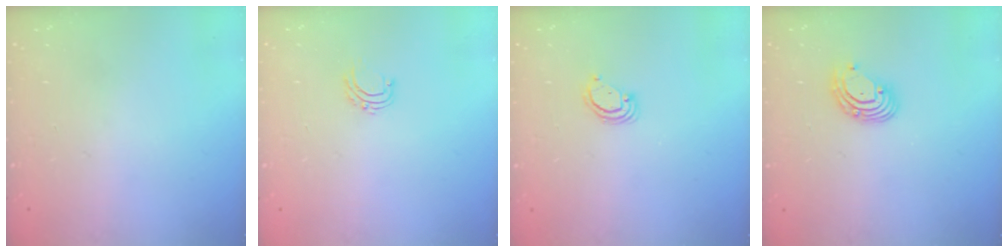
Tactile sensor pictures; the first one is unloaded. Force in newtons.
{"total": 4.8, "press": 4.8, "slide": 0.3}
{"total": 3.4, "press": 3.4, "slide": 0.3}
{"total": 5.6, "press": 5.6, "slide": 0.5}